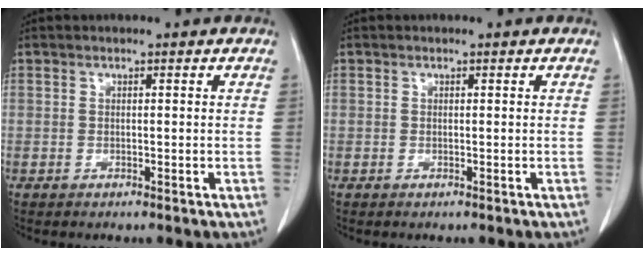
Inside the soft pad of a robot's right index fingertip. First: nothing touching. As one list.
[{"total": 0.0}]